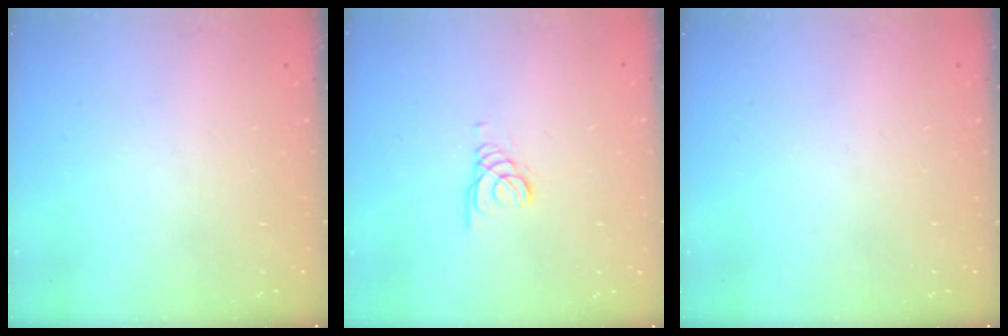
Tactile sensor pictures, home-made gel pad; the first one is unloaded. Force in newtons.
{"total": 1.3, "press": 1.3, "slide": 0.1}
{"total": 0.0}